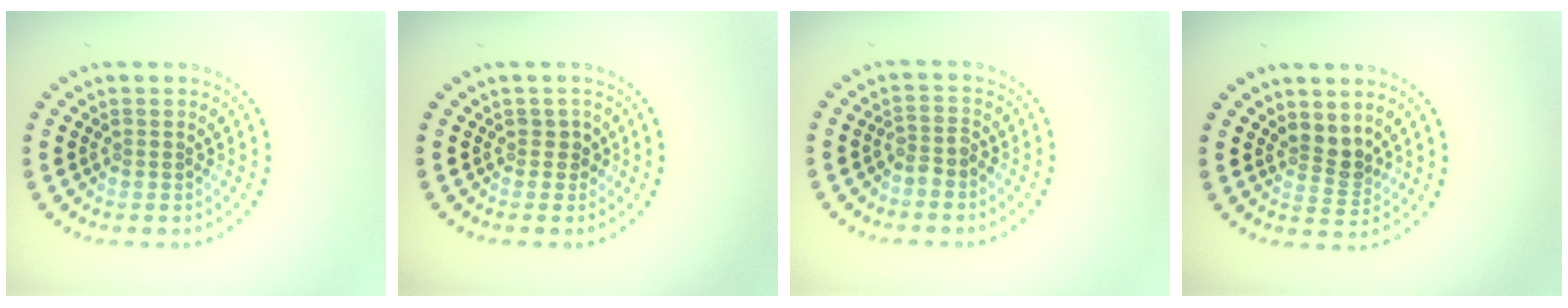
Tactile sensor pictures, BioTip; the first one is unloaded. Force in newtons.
{"total": 1.1, "press": 1.0, "slide": 0.5}
{"total": 1.4, "press": 1.1, "slide": 0.9}
{"total": 2.3, "press": 1.8, "slide": 1.6}